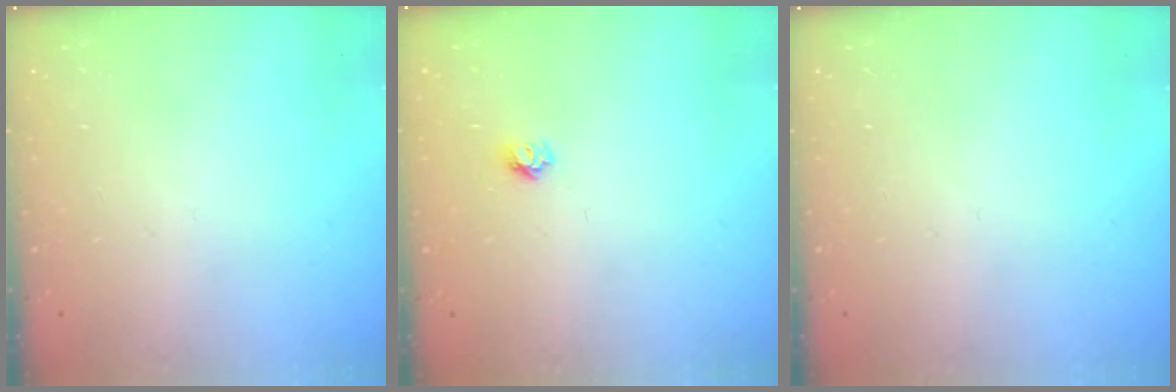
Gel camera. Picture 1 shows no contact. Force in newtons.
{"total": 4.4, "press": 4.4, "slide": 0.4}
{"total": 0.0}